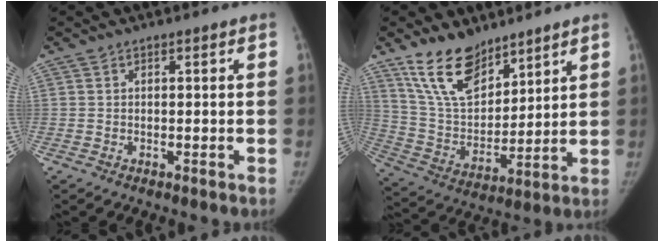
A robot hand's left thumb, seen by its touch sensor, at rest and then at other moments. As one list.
[{"total": 14.3, "force": [10.4, 7.0, 6.9], "torque": [-0.092, -0.059, 0.208]}]